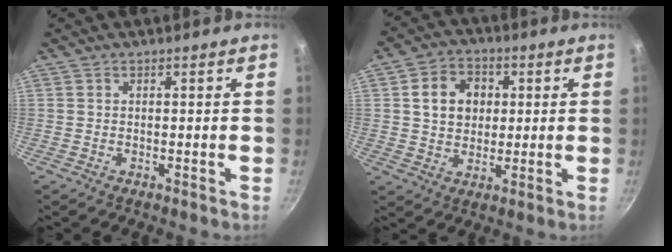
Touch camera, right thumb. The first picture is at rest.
{"total": 9.3, "force": [1.9, 7.6, 5.0], "torque": [-0.057, 0.009, 0.026]}